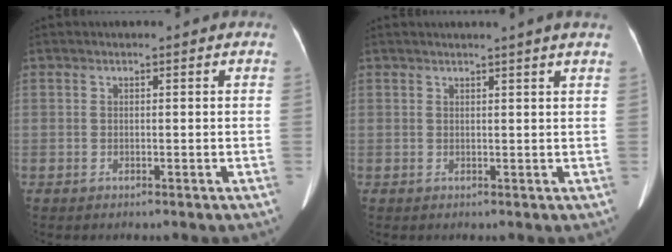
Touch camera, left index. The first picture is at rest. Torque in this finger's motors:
{"motor_torque": [0.81, -0.90, 0.11, 0.02]}